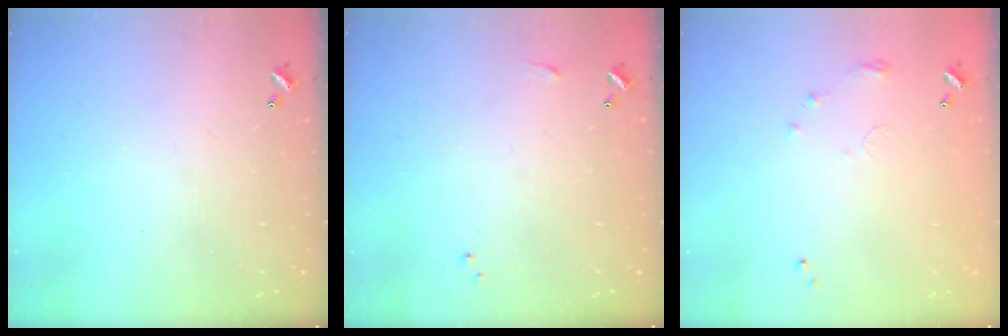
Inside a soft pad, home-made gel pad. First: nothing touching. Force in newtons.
{"total": 4.2, "press": 4.2, "slide": 0.6}
{"total": 6.3, "press": 6.3, "slide": 0.9}